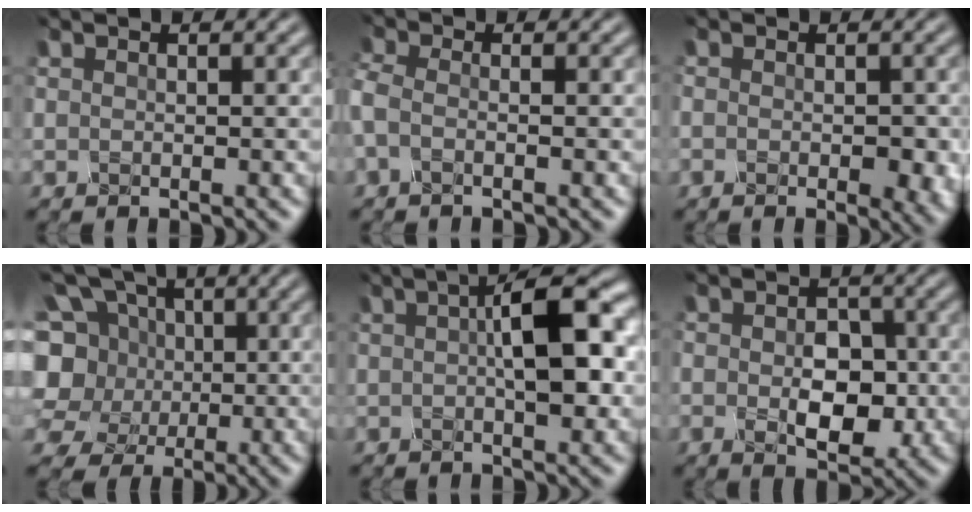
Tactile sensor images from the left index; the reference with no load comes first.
{"total": 1.9, "force": [-1.1, 1.0, 1.2], "torque": [-0.032, 0.001, -0.029]}
{"total": 3.6, "force": [-0.9, 1.5, 3.2], "torque": [-0.044, -0.008, -0.011]}
{"total": 9.3, "force": [-0.4, 8.4, 4.0], "torque": [-0.102, 0.020, -0.039]}
{"total": 7.8, "force": [1.0, 3.1, 7.1], "torque": [-0.107, 0.017, 0.008]}
{"total": 5.1, "force": [-1.1, 3.2, 3.8], "torque": [-0.061, -0.009, -0.019]}